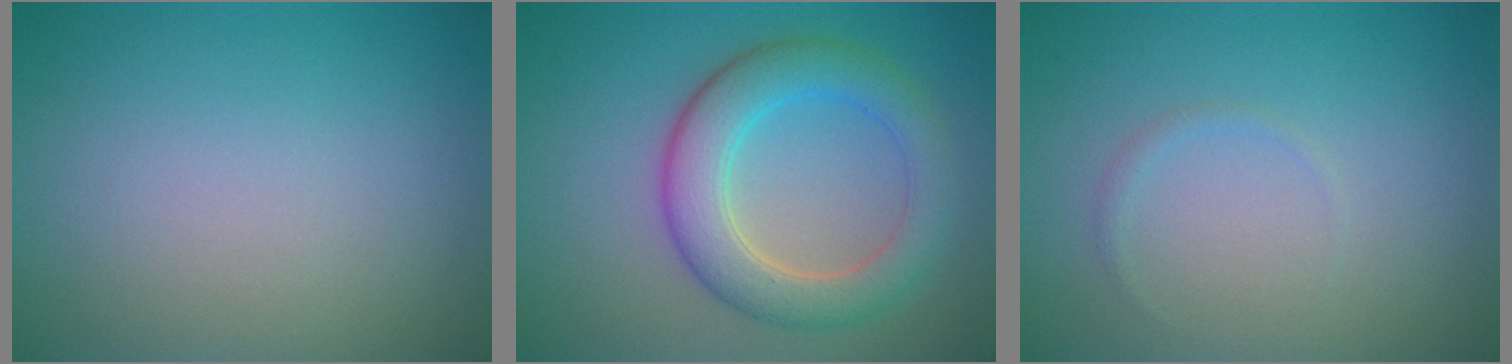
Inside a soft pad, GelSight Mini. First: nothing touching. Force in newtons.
{"total": 5.7, "press": 5.7, "slide": 0.2}
{"total": 0.6, "press": 0.6, "slide": 0.1}